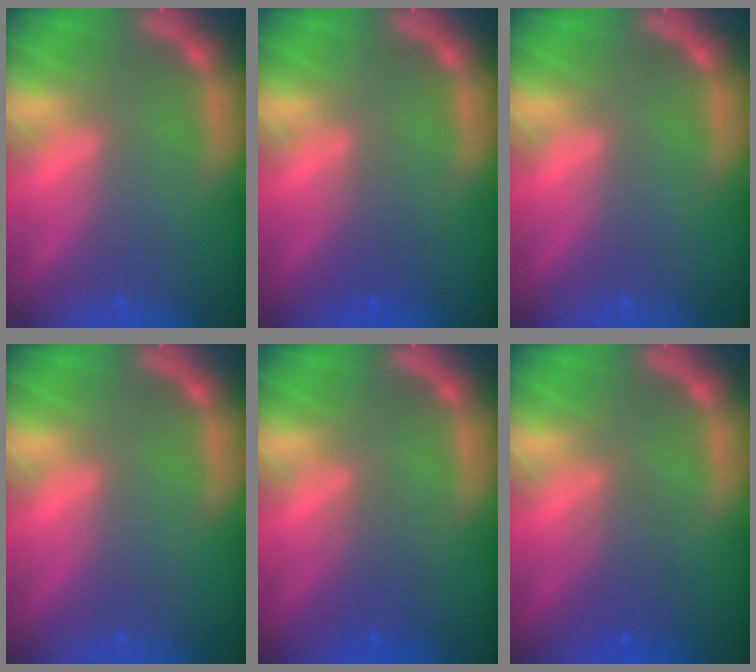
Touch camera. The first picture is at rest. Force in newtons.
{"total": 1.5}
{"total": 0.0}
{"total": 0.0}
{"total": 2.0}
{"total": 2.5}